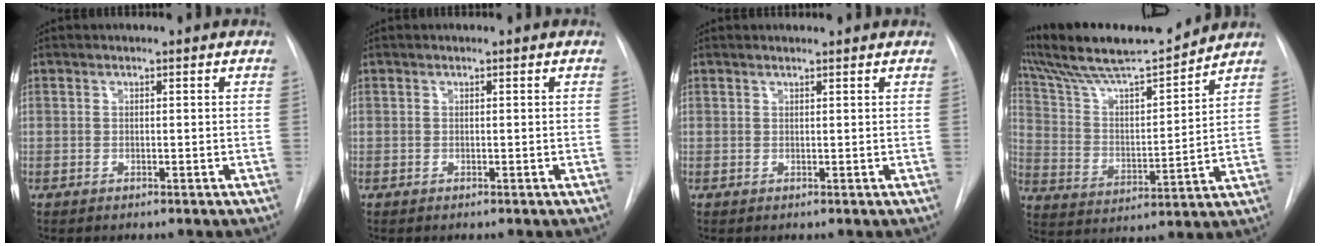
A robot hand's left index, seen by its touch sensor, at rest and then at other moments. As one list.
[{"total": 0.0}, {"total": 1.6, "force": [1.6, 0.1, 0.4], "torque": [-0.011, 0.013, 0.023]}, {"total": 16.0, "force": [14.7, 1.2, 6.3], "torque": [-0.121, 0.001, 0.257]}]